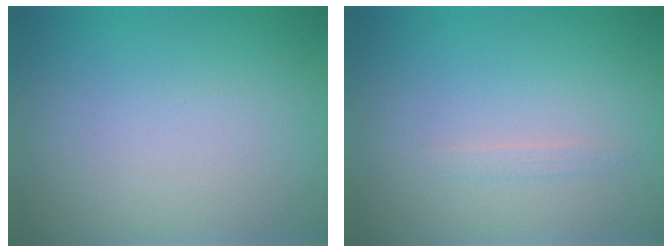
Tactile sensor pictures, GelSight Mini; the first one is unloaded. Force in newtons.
{"total": 0.7, "press": 0.7, "slide": 0.1}